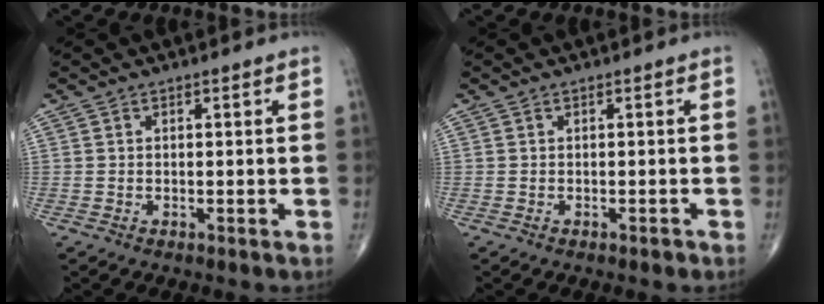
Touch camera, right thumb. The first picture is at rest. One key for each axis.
{"total": 0.5, "fx": -0.3, "fy": 0.3, "fz": 0.2, "tx": -0.001, "ty": 0.000, "tz": -0.007}